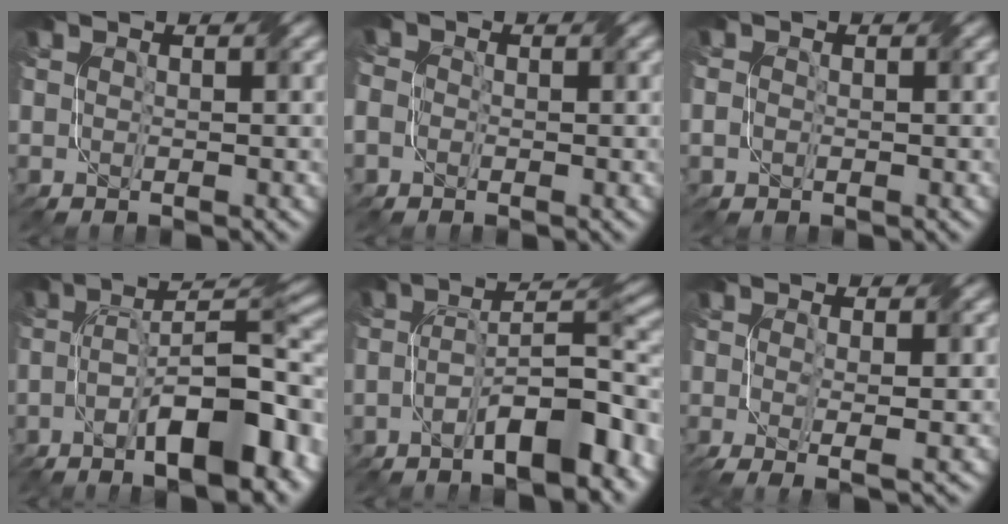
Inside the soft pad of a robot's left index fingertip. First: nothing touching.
{"total": 2.5, "force": [-0.3, 2.2, 1.1], "torque": [-0.019, 0.009, -0.015]}
{"total": 0.9, "force": [-0.2, 0.8, 0.4], "torque": [-0.010, -0.001, -0.005]}
{"total": 13.0, "force": [-5.8, 4.0, 11.0], "torque": [-0.168, 0.008, -0.094]}
{"total": 9.5, "force": [-4.9, 2.6, 7.7], "torque": [-0.112, 0.016, -0.086]}
{"total": 3.6, "force": [-0.6, 0.9, 3.5], "torque": [-0.058, -0.008, -0.010]}